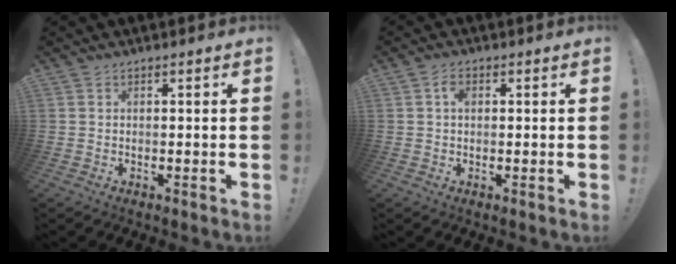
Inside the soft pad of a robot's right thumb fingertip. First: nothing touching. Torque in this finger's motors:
{"motor_torque": [0.03, 0.03, 0.12, -0.07, 0.01]}